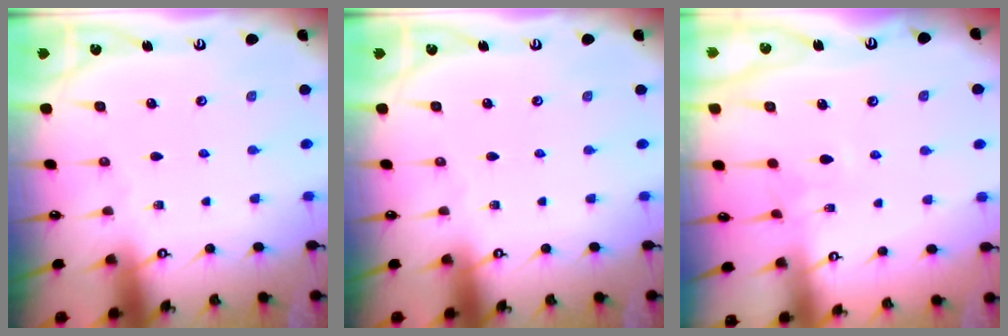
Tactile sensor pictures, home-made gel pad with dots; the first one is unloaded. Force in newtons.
{"total": 0.0}
{"total": 2.0, "press": 1.9, "slide": 0.5}